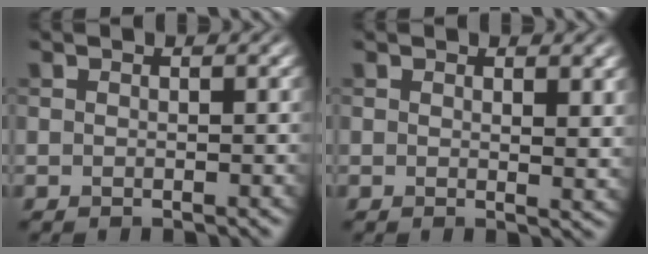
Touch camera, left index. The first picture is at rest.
{"total": 2.2, "force": [1.0, 0.7, 1.9], "torque": [-0.021, -0.007, 0.020]}